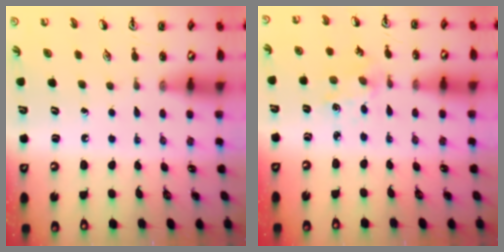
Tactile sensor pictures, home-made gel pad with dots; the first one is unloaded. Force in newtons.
{"total": 2.5, "press": 2.5, "slide": 0.5}